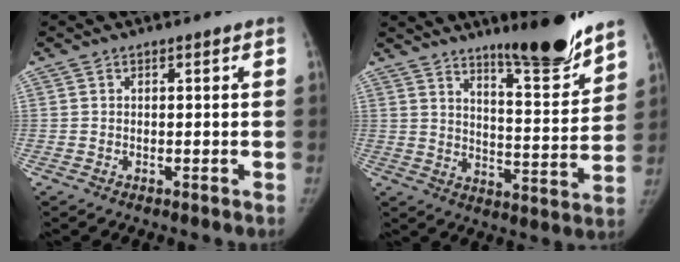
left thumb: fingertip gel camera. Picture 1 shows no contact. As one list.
[{"total": 13.6, "force": [10.8, 2.0, 8.0], "torque": [-0.091, -0.085, 0.170]}]